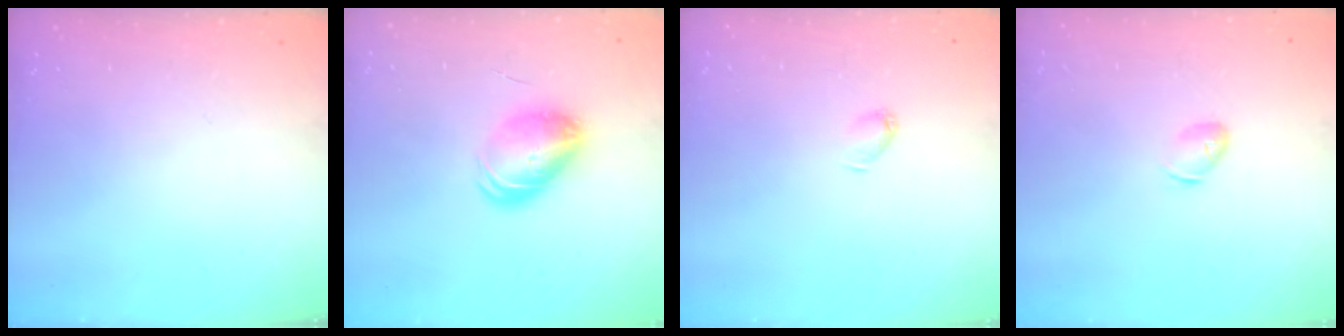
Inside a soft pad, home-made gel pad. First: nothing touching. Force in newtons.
{"total": 8.3, "press": 8.2, "slide": 0.7}
{"total": 3.0, "press": 3.0, "slide": 0.3}
{"total": 5.5, "press": 5.4, "slide": 1.1}